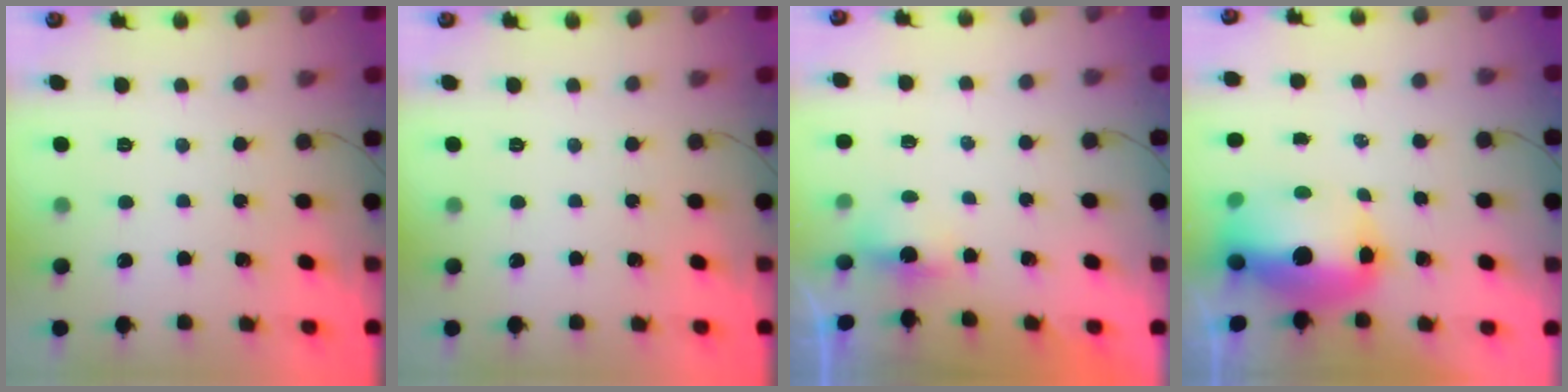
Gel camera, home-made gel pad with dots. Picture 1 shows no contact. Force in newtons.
{"total": 0.0}
{"total": 2.7, "press": 2.6, "slide": 0.7}
{"total": 13.7, "press": 13.3, "slide": 3.3}